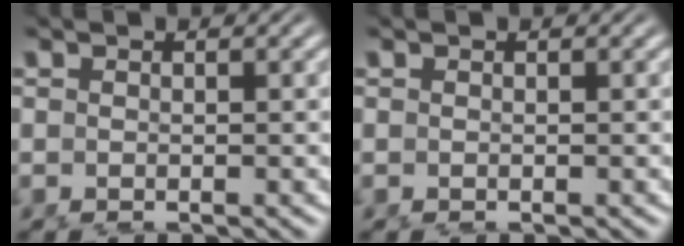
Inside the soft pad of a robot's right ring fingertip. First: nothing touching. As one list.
[{"total": 0.0}]